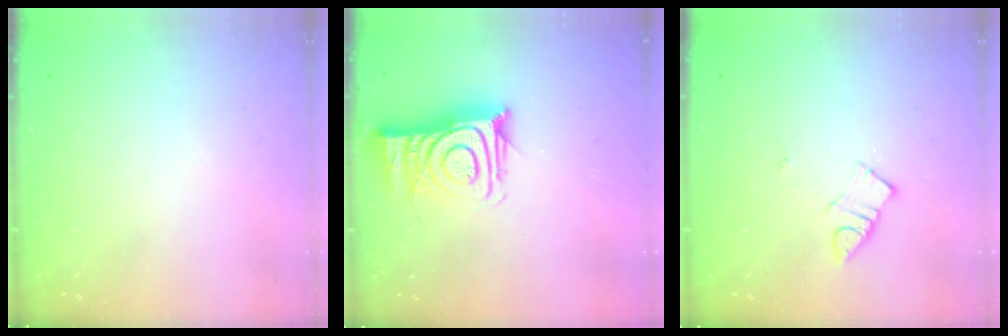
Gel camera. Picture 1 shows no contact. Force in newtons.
{"total": 14.1, "press": 14.0, "slide": 1.3}
{"total": 3.8, "press": 3.8, "slide": 0.5}